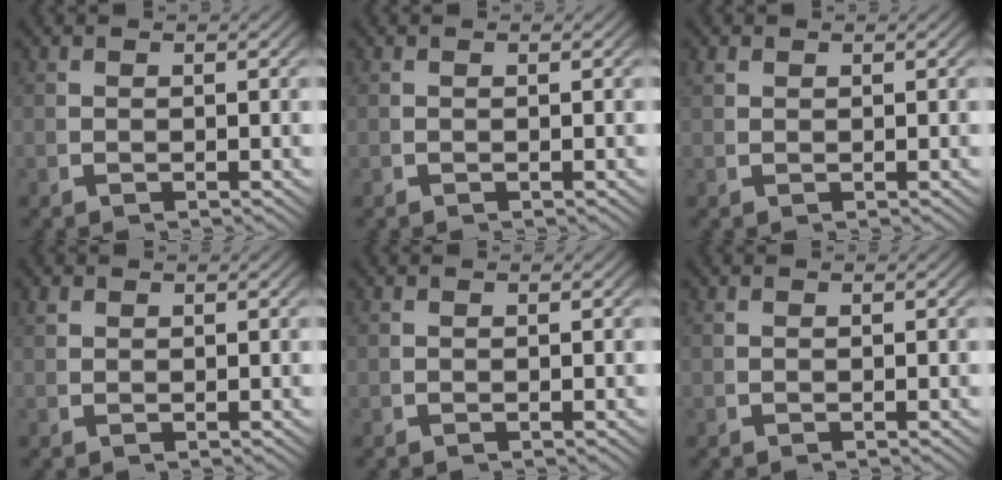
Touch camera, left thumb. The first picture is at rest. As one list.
[{"total": 0.0}, {"total": 0.8, "force": [0.7, 0.3, 0.2], "torque": [-0.007, -0.003, 0.020]}, {"total": 0.9, "force": [0.8, 0.3, 0.2], "torque": [-0.007, -0.001, 0.023]}, {"total": 0.0}, {"total": 0.0}]